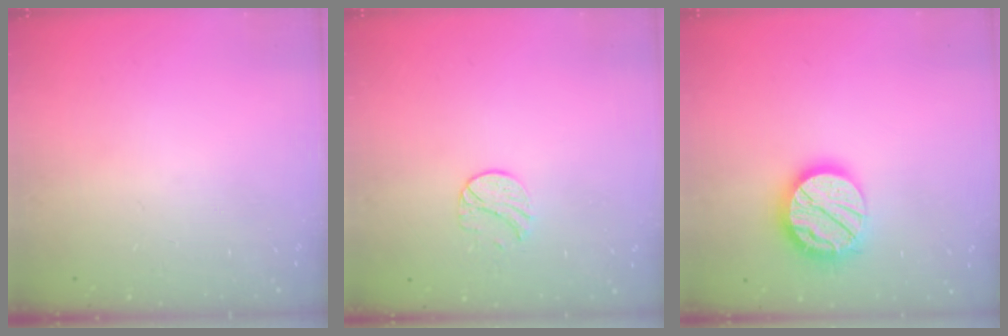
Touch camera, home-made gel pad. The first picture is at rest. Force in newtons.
{"total": 7.3, "press": 7.3, "slide": 0.6}
{"total": 16.8, "press": 16.7, "slide": 1.2}